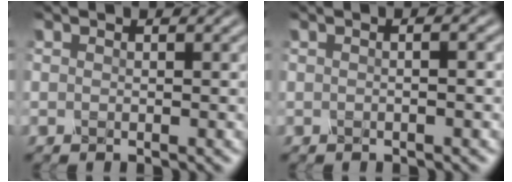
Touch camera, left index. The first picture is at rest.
{"total": 1.7, "force": [0.2, 0.6, 1.6], "torque": [-0.011, -0.004, -0.008]}